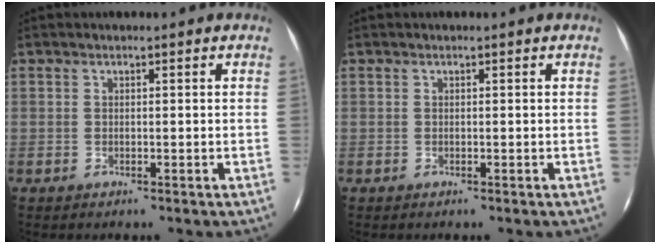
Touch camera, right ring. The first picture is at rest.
{"total": 0.0}